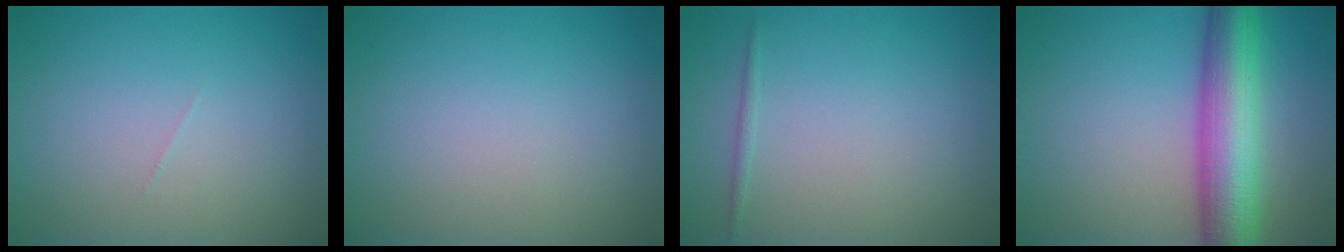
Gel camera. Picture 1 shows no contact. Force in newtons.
{"total": 0.0}
{"total": 0.6, "press": 0.6, "slide": 0.0}
{"total": 9.5, "press": 9.5, "slide": 0.3}